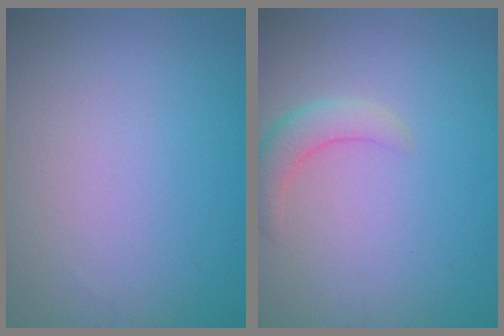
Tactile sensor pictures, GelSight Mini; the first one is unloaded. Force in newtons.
{"total": 2.4, "press": 2.4, "slide": 0.2}